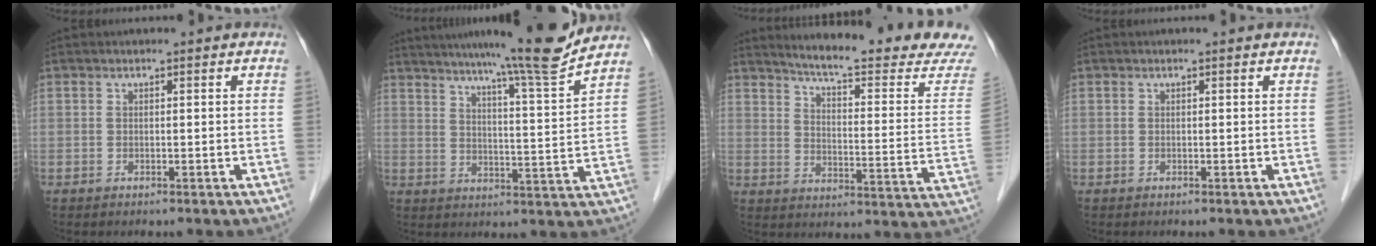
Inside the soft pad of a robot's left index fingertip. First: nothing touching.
{"total": 13.2, "force": [11.8, -1.9, 5.7], "torque": [-0.091, -0.030, 0.166]}
{"total": 20.6, "force": [19.2, -0.7, 7.3], "torque": [-0.113, -0.106, 0.233]}
{"total": 0.0}